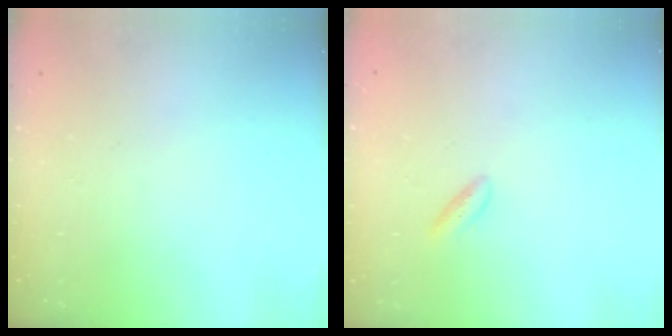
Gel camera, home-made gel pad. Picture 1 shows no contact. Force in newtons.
{"total": 2.3, "press": 2.0, "slide": 1.0}